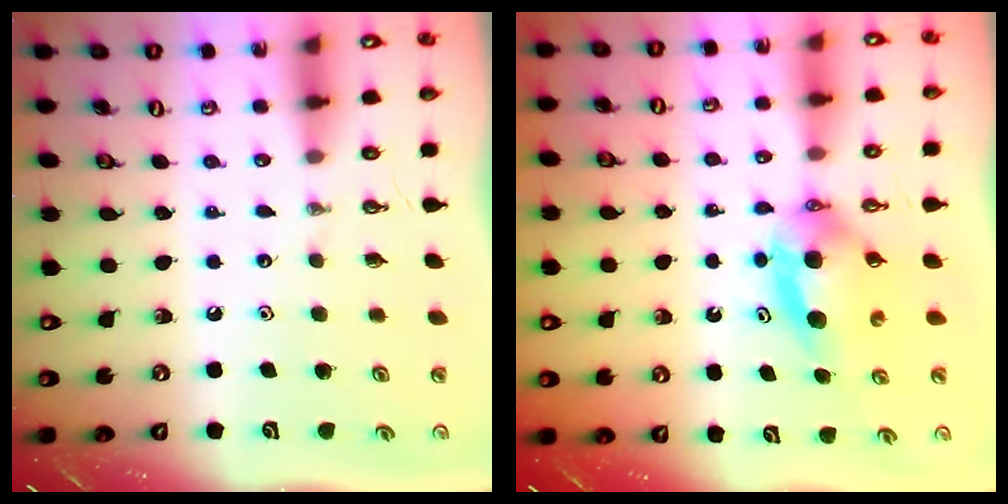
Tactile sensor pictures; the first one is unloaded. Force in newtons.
{"total": 7.5, "press": 5.9, "slide": 4.6}